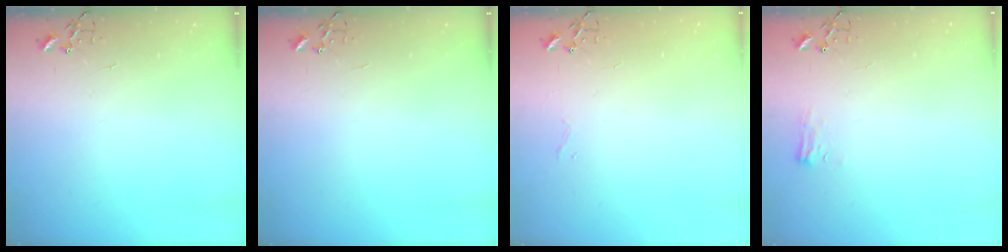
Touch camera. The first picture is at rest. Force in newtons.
{"total": 0.0}
{"total": 3.3, "press": 3.3, "slide": 0.3}
{"total": 7.3, "press": 7.2, "slide": 0.9}